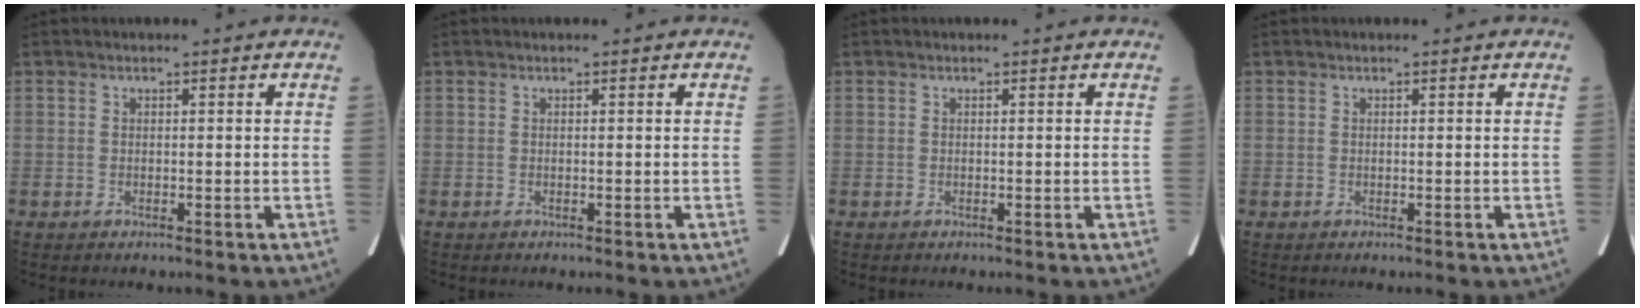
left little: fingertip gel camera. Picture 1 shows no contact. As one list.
[{"total": 0.0}, {"total": 0.0}, {"total": 0.0}]